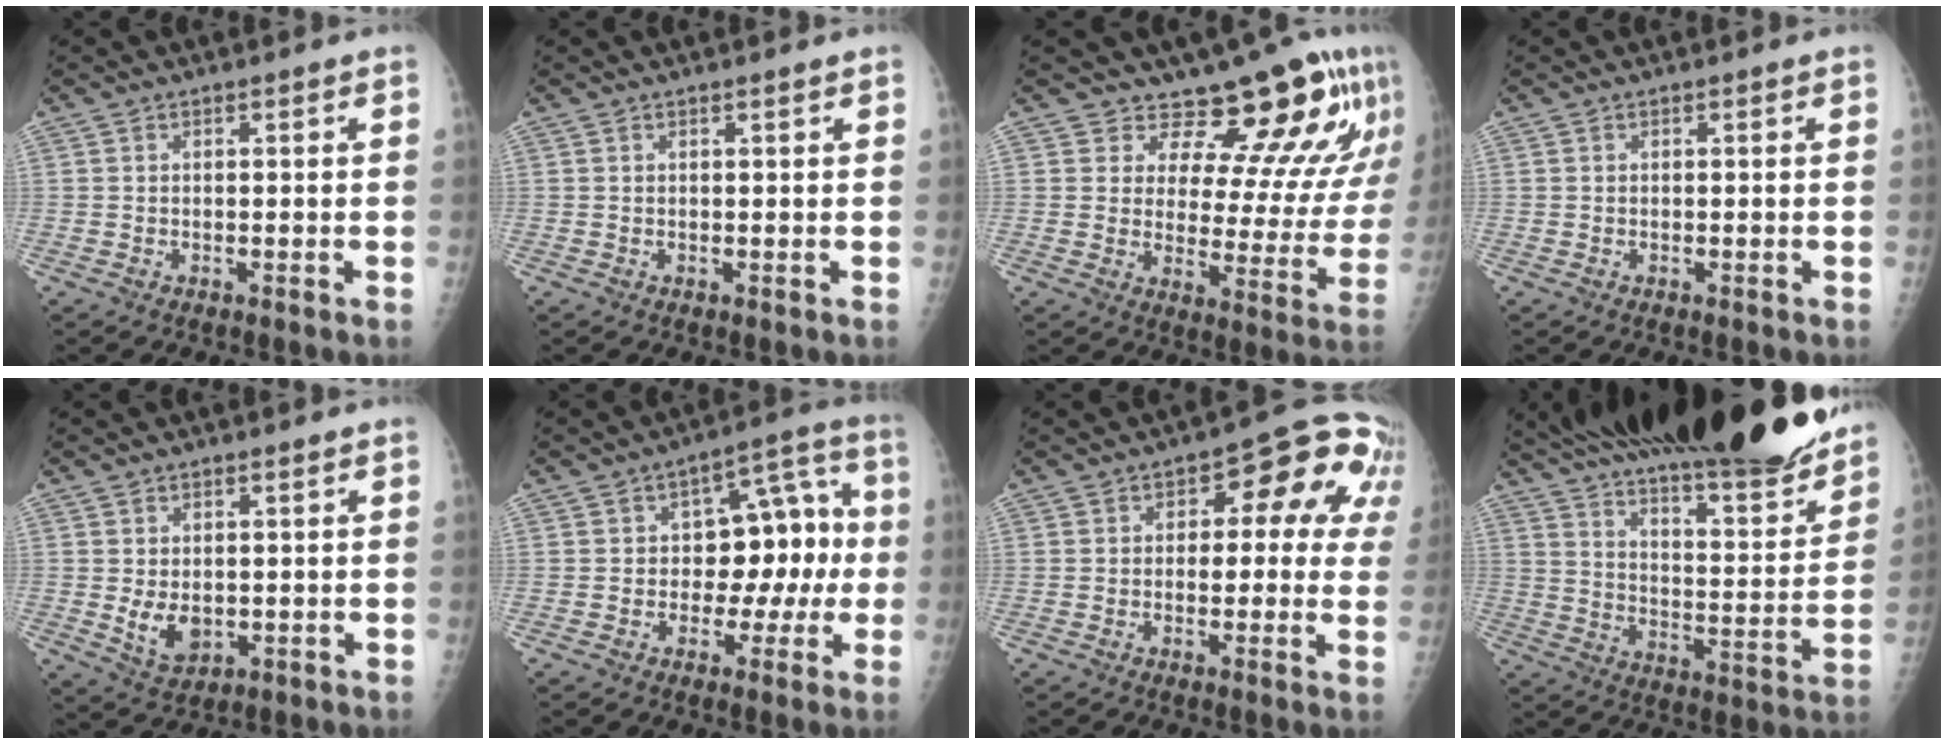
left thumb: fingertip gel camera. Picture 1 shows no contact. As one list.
[{"total": 0.6, "force": [0.4, -0.1, 0.3], "torque": [-0.015, -0.002, 0.012]}, {"total": 16.0, "force": [12.7, 6.1, 7.7], "torque": [-0.044, -0.094, 0.158]}, {"total": 0.0}, {"total": 5.3, "force": [-0.2, 3.9, 3.6], "torque": [-0.040, -0.010, 0.010]}, {"total": 12.3, "force": [-0.4, 7.6, 9.7], "torque": [-0.079, 0.049, -0.008]}, {"total": 12.5, "force": [3.7, 6.9, 9.9], "torque": [-0.063, 0.016, 0.034]}, {"total": 30.6, "force": [25.0, 6.9, 16.2], "torque": [-0.237, -0.108, 0.362]}]